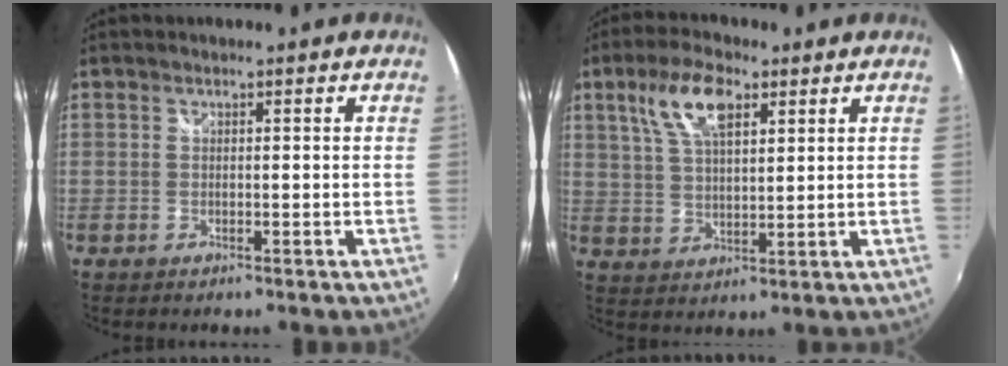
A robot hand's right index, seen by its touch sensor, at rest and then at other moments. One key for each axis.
{"total": 9.4, "fx": 4.5, "fy": 3.9, "fz": 7.2, "tx": -0.140, "ty": 0.017, "tz": 0.087}